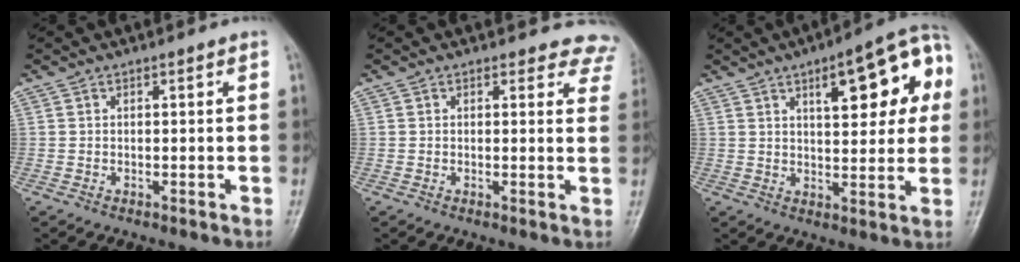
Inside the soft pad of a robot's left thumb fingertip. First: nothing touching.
{"total": 6.6, "force": [5.9, 3.0, -0.1], "torque": [0.057, -0.023, 0.028]}
{"total": 15.3, "force": [5.1, 6.0, 13.1], "torque": [-0.133, 0.010, 0.060]}